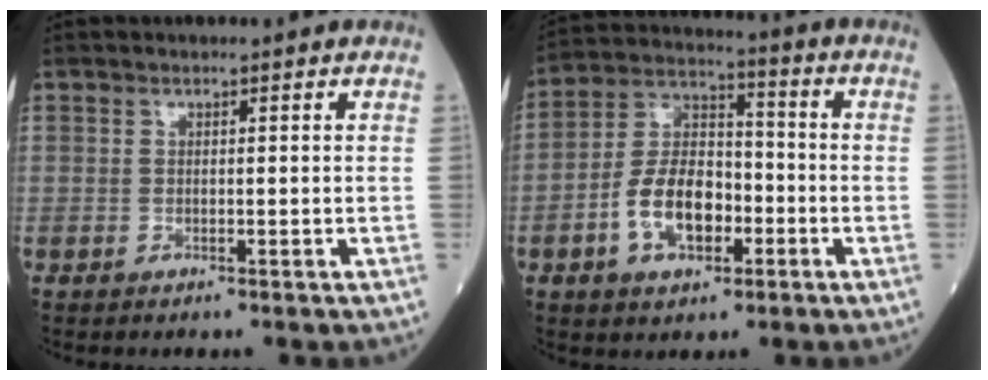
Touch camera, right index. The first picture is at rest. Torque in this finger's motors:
{"motor_torque": [1.34, -0.78, 0.21, 0.06]}